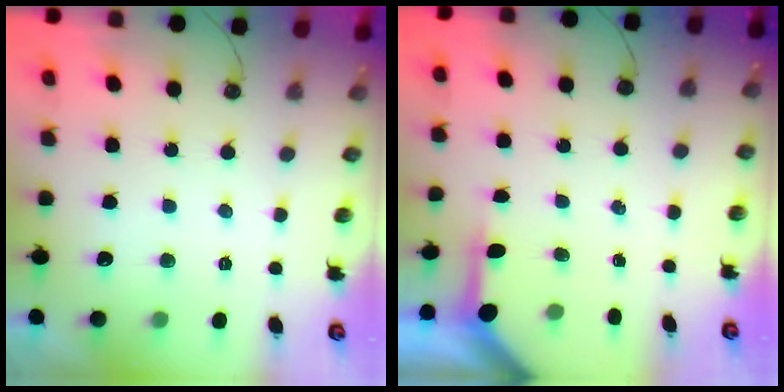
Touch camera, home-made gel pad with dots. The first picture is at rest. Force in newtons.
{"total": 3.4, "press": 3.3, "slide": 0.4}